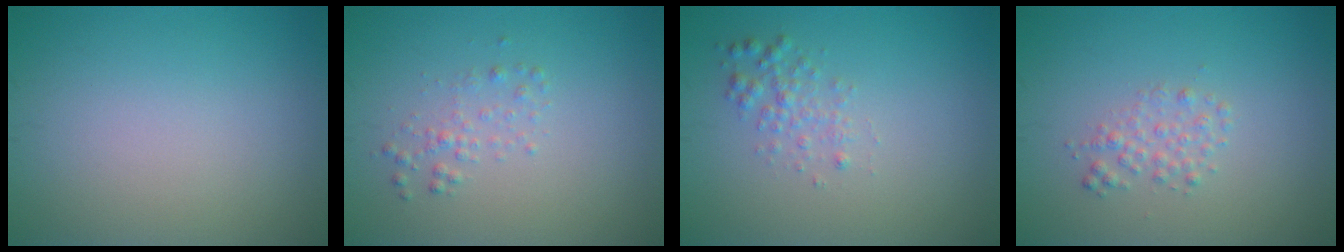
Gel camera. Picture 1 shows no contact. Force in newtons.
{"total": 1.3, "press": 1.3, "slide": 0.0}
{"total": 1.7, "press": 1.7, "slide": 0.0}
{"total": 1.5, "press": 1.5, "slide": 0.0}